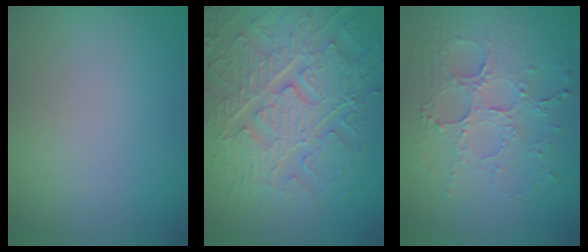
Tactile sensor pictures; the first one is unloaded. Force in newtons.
{"total": 9.3, "press": 6.8, "slide": 6.4}
{"total": 5.5, "press": 3.8, "slide": 4.0}